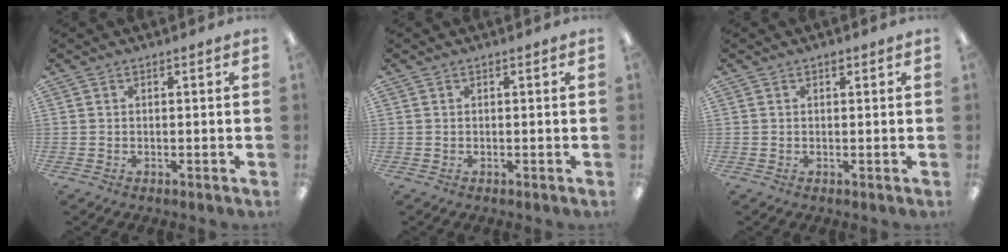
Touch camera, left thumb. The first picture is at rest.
{"total": 0.0}
{"total": 0.9, "force": [0.7, 0.5, 0.4], "torque": [-0.010, 0.002, 0.011]}